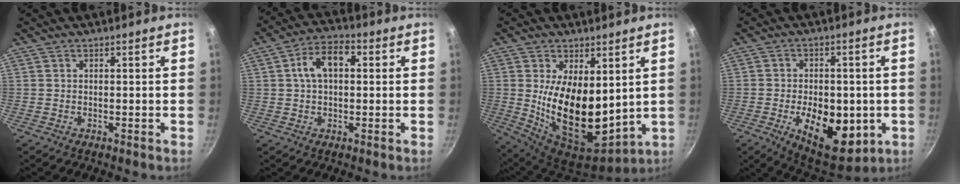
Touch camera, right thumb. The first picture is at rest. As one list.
[{"total": 8.2, "force": [1.4, 5.0, 6.3], "torque": [-0.091, 0.022, 0.013]}, {"total": 17.5, "force": [2.2, 9.4, 14.6], "torque": [-0.233, -0.045, 0.060]}, {"total": 16.0, "force": [-4.0, 9.2, 12.4], "torque": [-0.144, -0.003, -0.045]}]